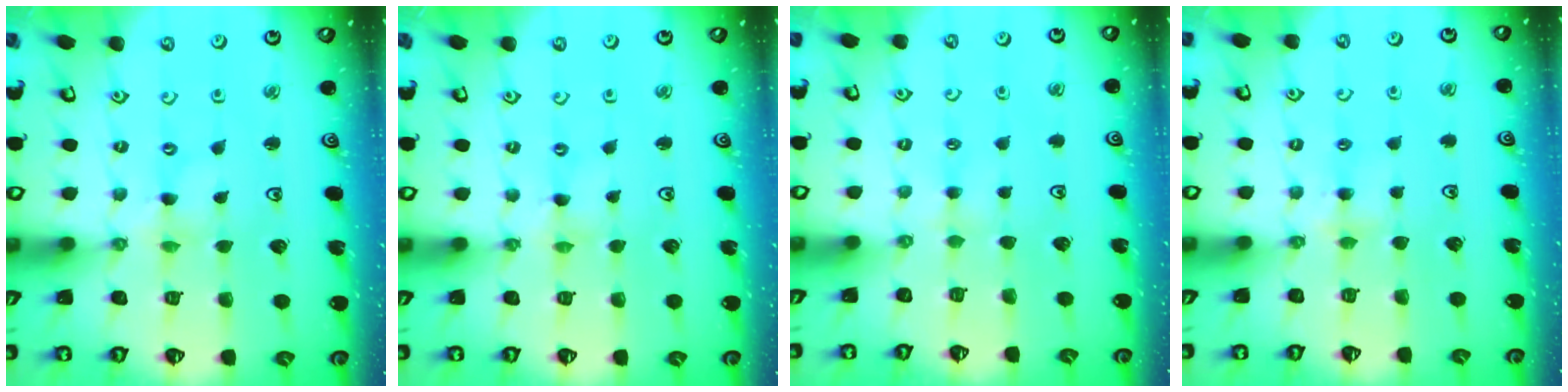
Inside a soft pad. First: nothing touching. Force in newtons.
{"total": 0.0}
{"total": 1.9, "press": 1.9, "slide": 0.3}
{"total": 3.8, "press": 3.7, "slide": 0.6}